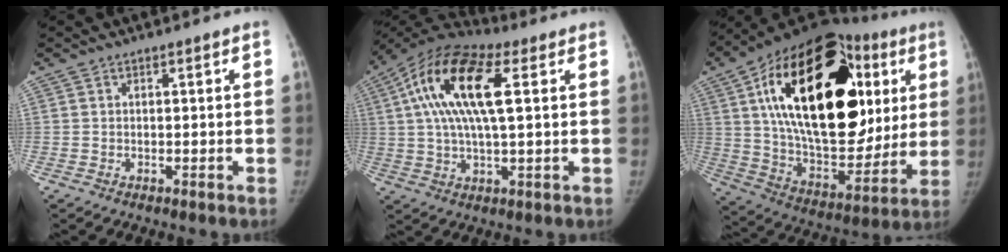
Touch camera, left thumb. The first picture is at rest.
{"total": 17.4, "force": [4.6, 6.4, 15.6], "torque": [-0.304, 0.023, 0.072]}
{"total": 38.8, "force": [11.1, 20.7, 30.8], "torque": [-0.478, 0.027, 0.181]}